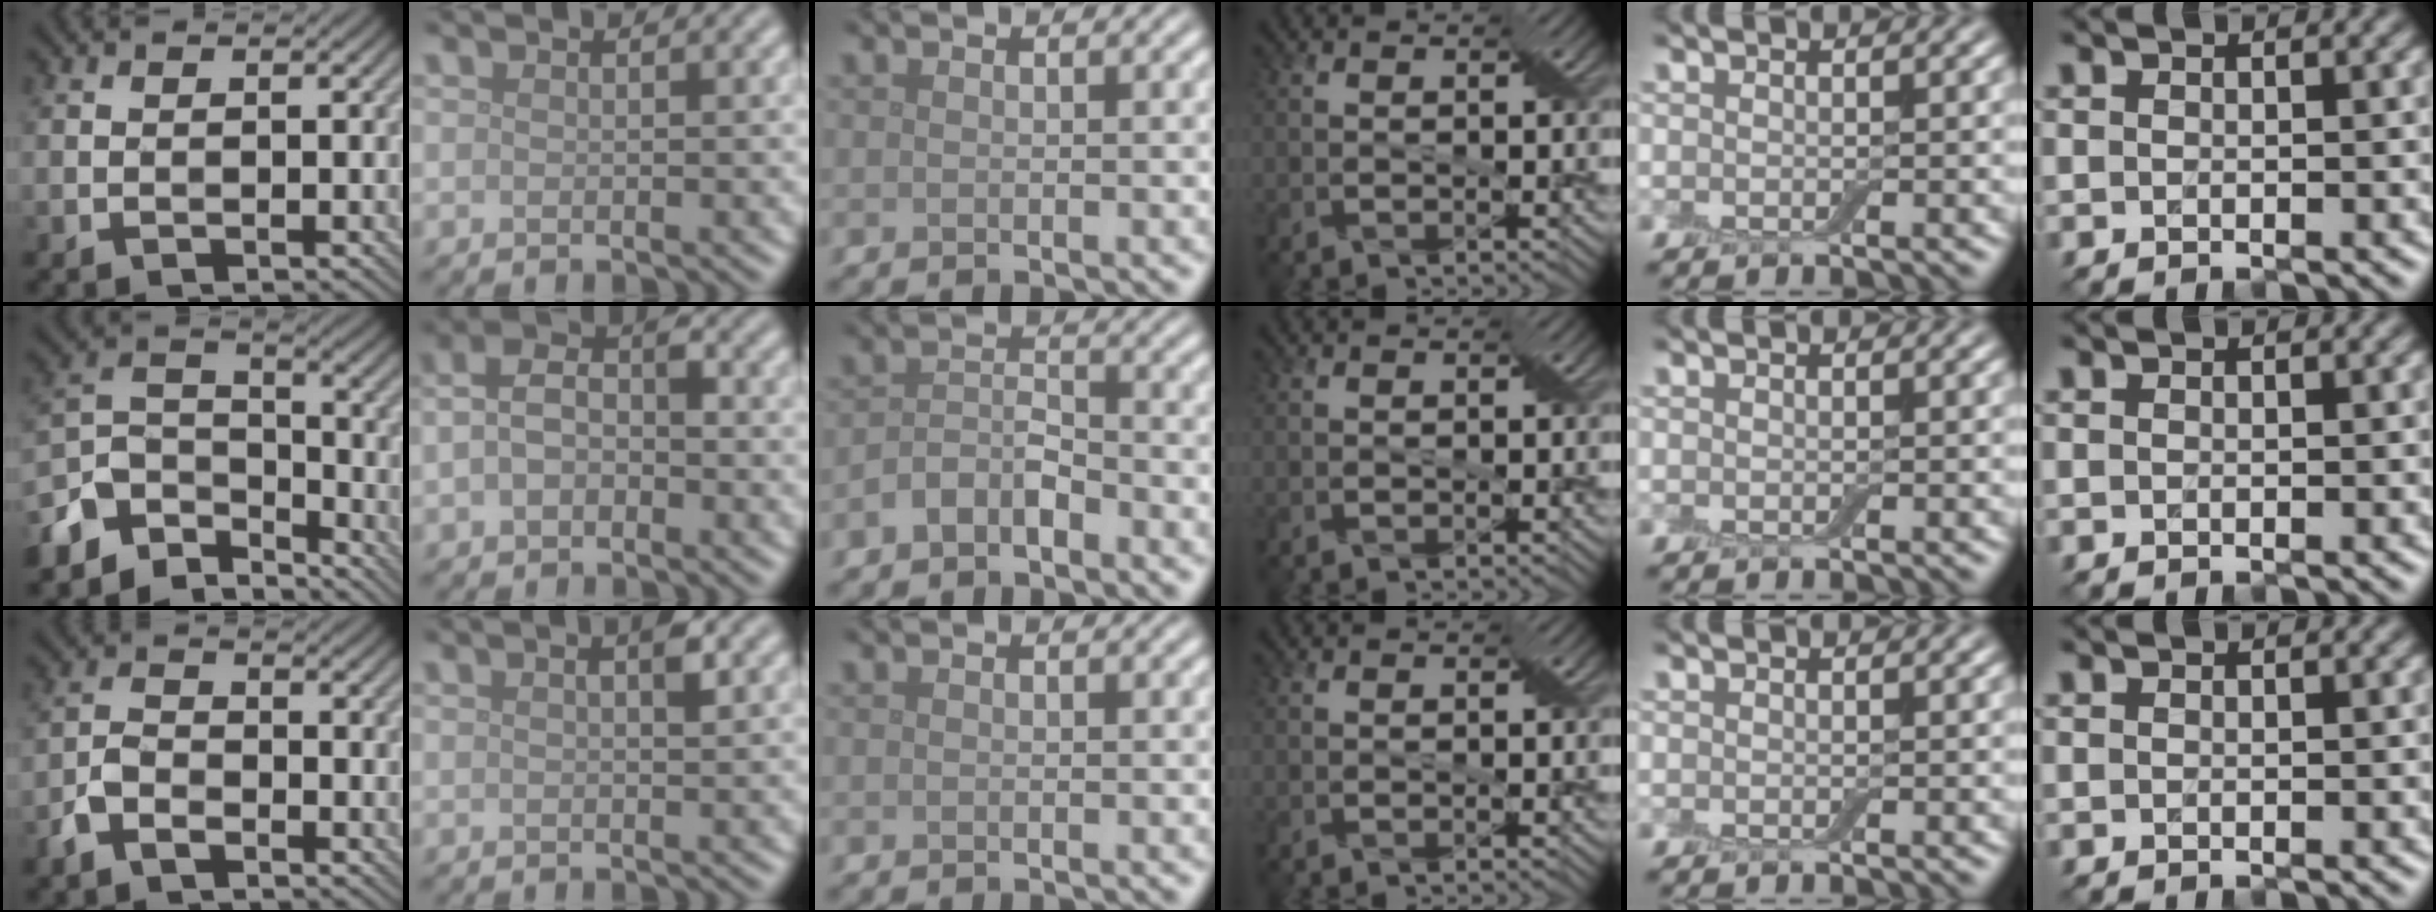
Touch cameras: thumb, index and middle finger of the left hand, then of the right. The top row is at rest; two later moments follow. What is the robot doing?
{"motion": "squeeze", "object": "air blower"}